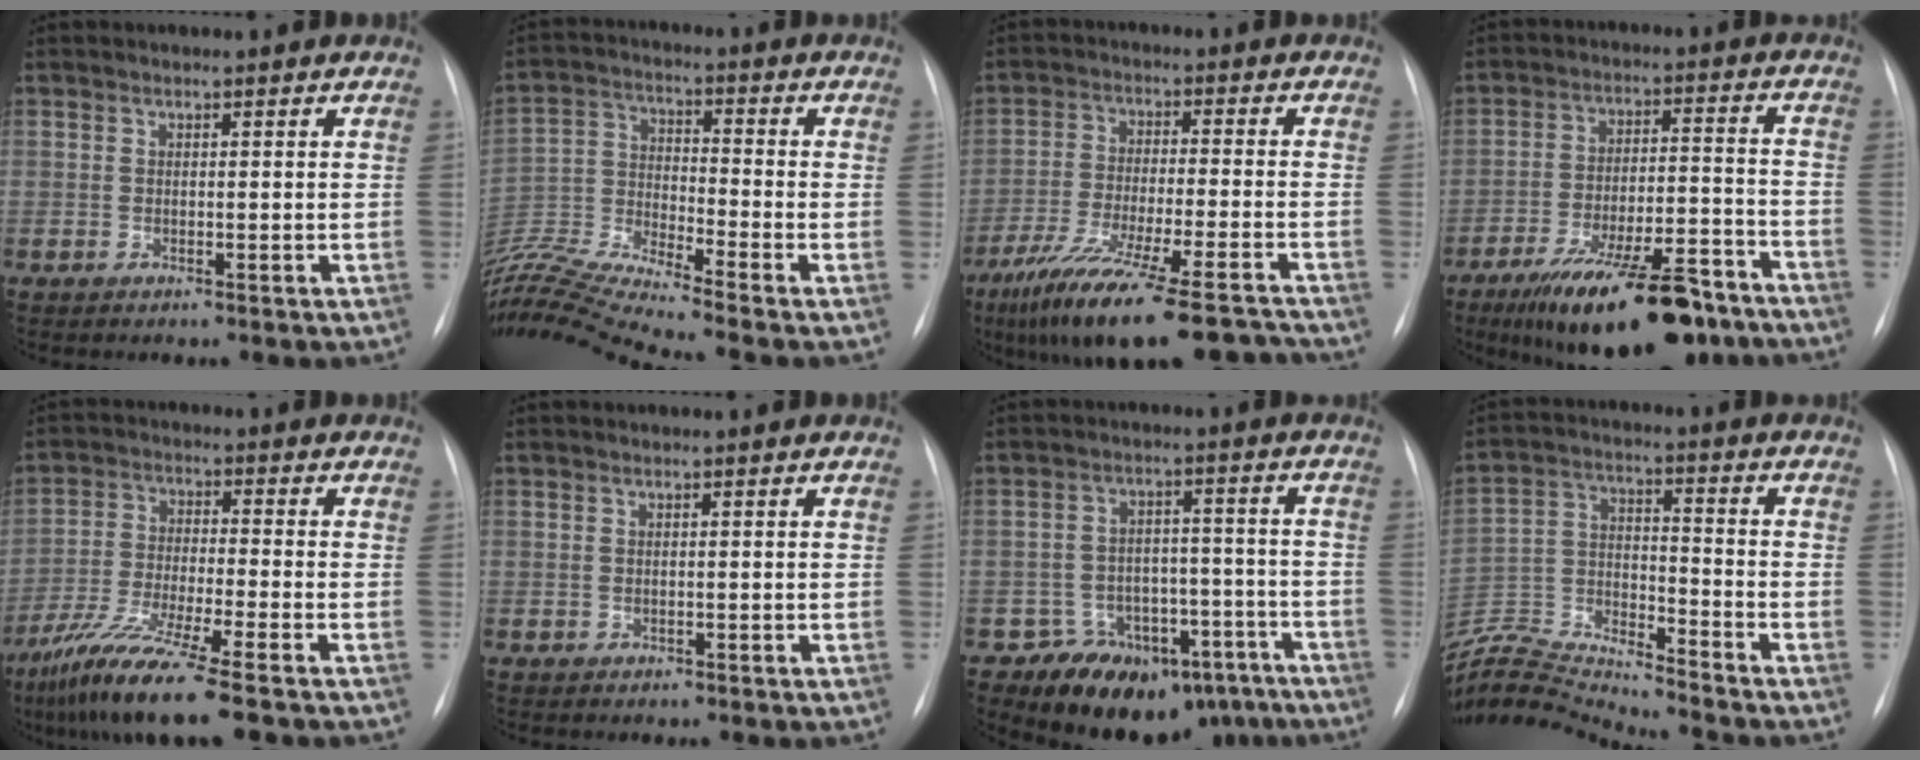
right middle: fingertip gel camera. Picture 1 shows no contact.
{"total": 16.3, "force": [-15.0, -2.4, 6.0], "torque": [-0.122, -0.004, -0.275]}
{"total": 18.9, "force": [-15.3, 1.6, 11.0], "torque": [-0.167, -0.025, -0.247]}
{"total": 19.4, "force": [-14.3, 4.9, 12.1], "torque": [-0.156, 0.012, -0.227]}
{"total": 11.5, "force": [-8.1, -0.2, 8.2], "torque": [-0.164, -0.038, -0.149]}
{"total": 0.0}
{"total": 13.7, "force": [-10.4, 8.3, 3.2], "torque": [-0.015, 0.061, -0.134]}
{"total": 15.3, "force": [-15.0, -0.9, 2.8], "torque": [-0.060, 0.016, -0.276]}